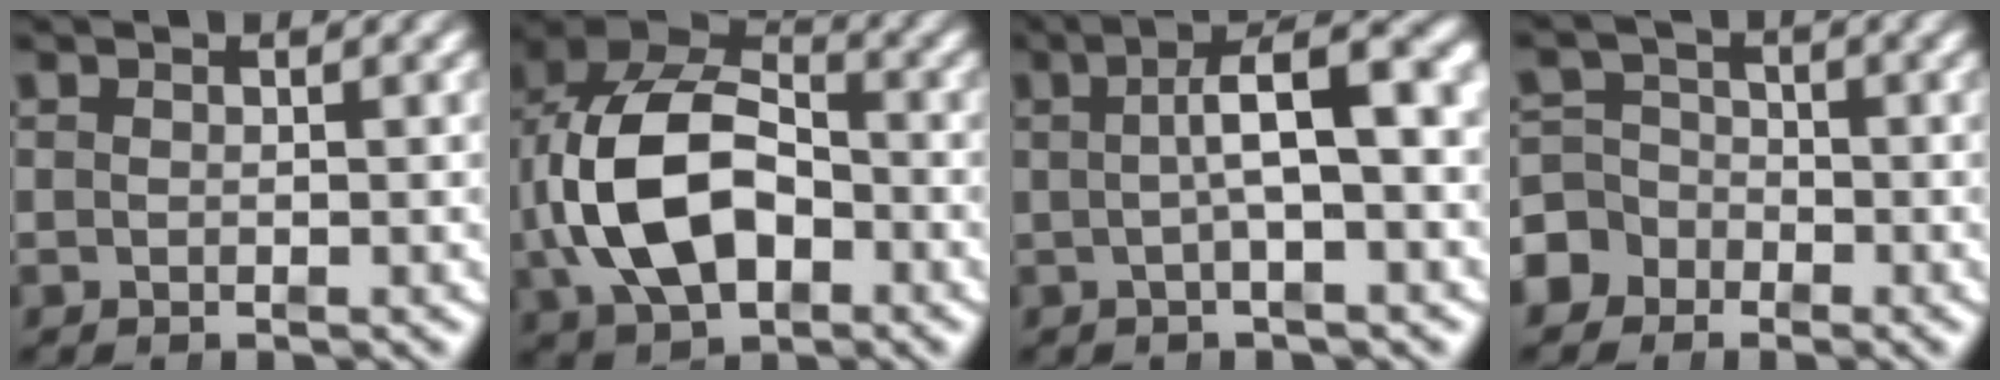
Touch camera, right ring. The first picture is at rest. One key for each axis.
{"total": 12.2, "fx": -0.2, "fy": 9.0, "fz": 8.2, "tx": -0.168, "ty": -0.021, "tz": 0.003}
{"total": 7.3, "fx": 0.9, "fy": 1.8, "fz": 7.1, "tx": -0.081, "ty": 0.020, "tz": 0.008}
{"total": 5.8, "fx": -2.7, "fy": 4.9, "fz": 1.5, "tx": -0.024, "ty": -0.019, "tz": -0.043}